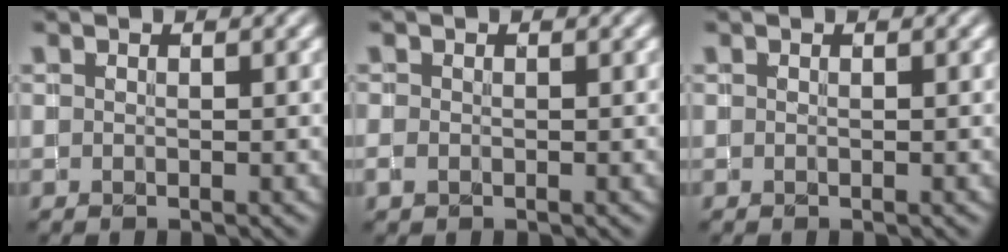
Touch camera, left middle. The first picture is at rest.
{"total": 0.5, "force": [-0.2, 0.3, 0.3], "torque": [-0.009, -0.001, -0.003]}
{"total": 0.0}